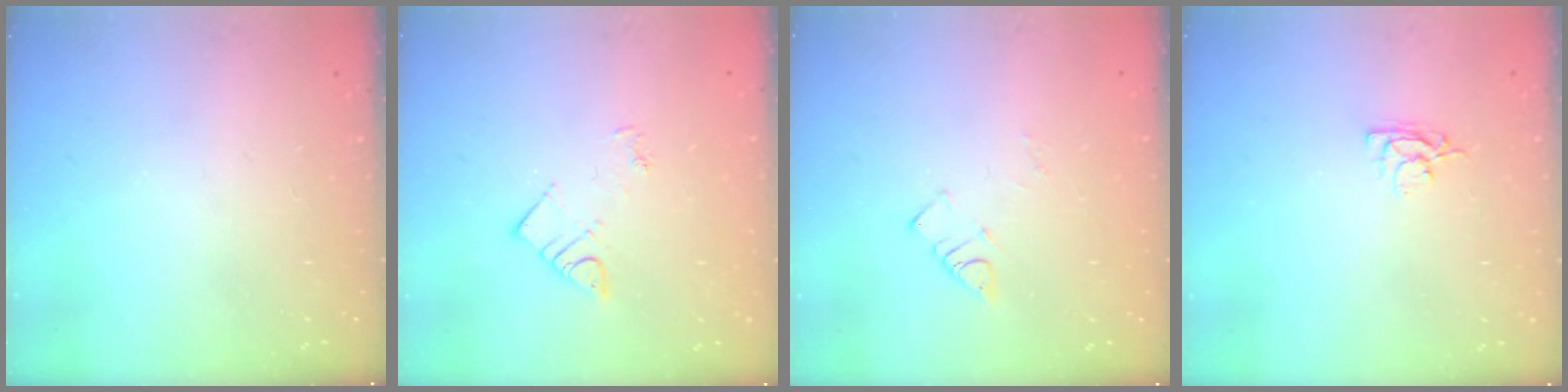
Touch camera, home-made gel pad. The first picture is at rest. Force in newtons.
{"total": 3.8, "press": 3.8, "slide": 0.4}
{"total": 4.0, "press": 4.0, "slide": 0.4}
{"total": 3.9, "press": 3.9, "slide": 0.4}